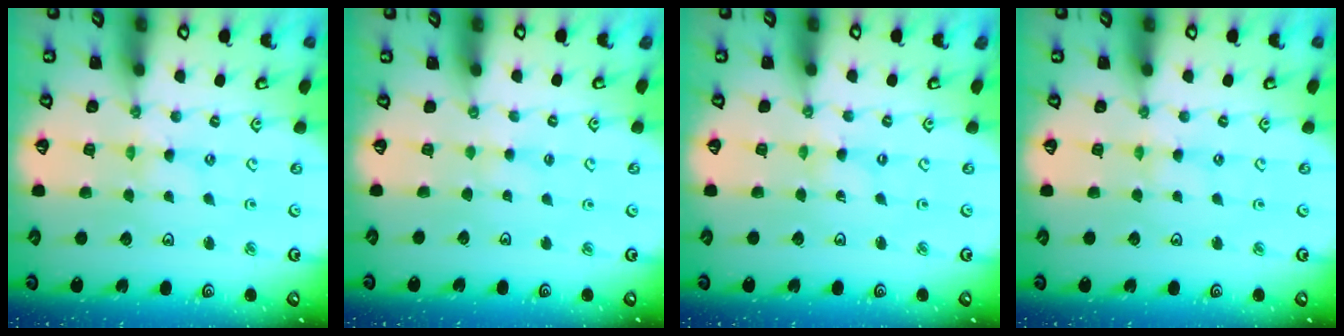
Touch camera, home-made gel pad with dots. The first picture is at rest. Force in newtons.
{"total": 1.6, "press": 1.6, "slide": 0.3}
{"total": 0.0}
{"total": 1.6, "press": 1.5, "slide": 0.4}